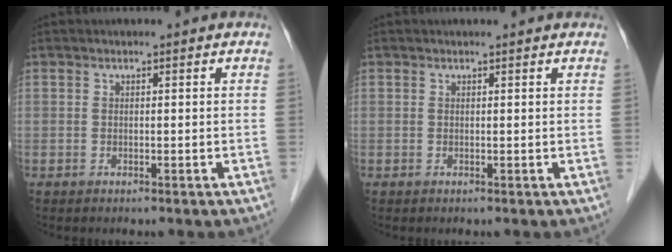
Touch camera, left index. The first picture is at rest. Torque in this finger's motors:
{"motor_torque": [0.02, -0.08, -0.10, -0.01]}